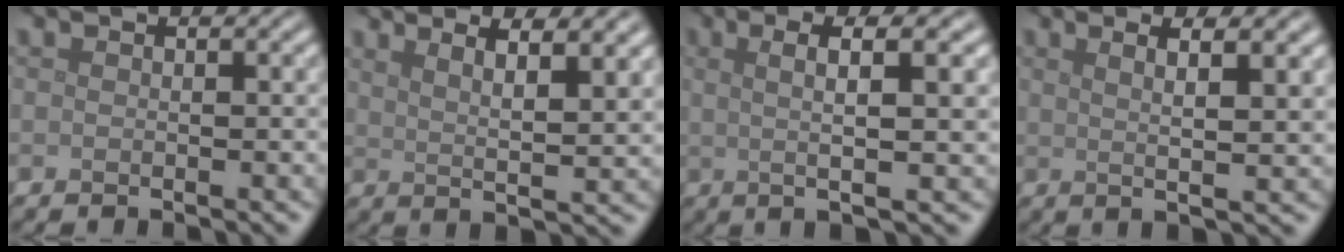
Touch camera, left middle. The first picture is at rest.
{"total": 6.4, "force": [3.7, 1.7, 4.9], "torque": [-0.050, 0.016, 0.040]}
{"total": 6.3, "force": [1.4, 1.3, 6.0], "torque": [-0.092, 0.010, 0.020]}
{"total": 5.4, "force": [2.3, 1.3, 4.7], "torque": [-0.058, 0.015, 0.020]}